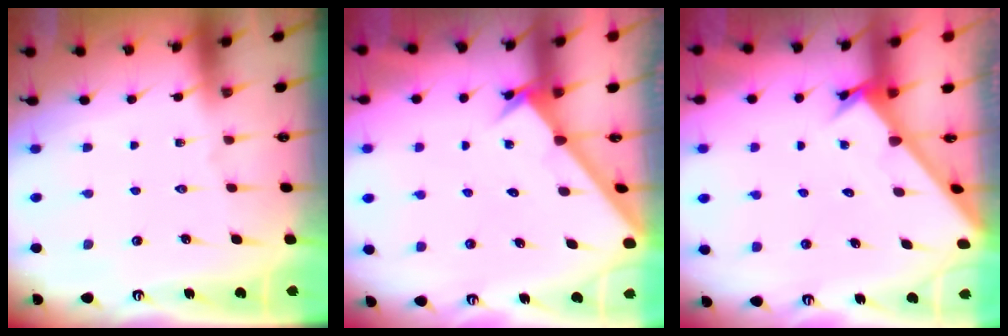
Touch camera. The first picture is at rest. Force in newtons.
{"total": 1.8, "press": 1.8, "slide": 0.2}
{"total": 2.6, "press": 2.6, "slide": 0.2}